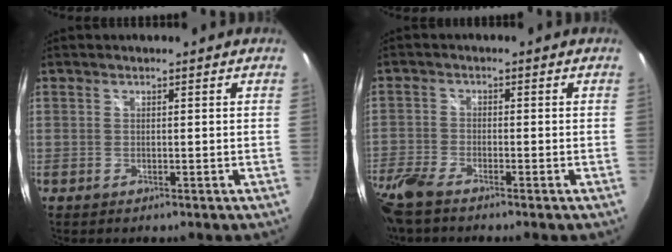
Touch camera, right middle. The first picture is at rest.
{"total": 9.3, "force": [-7.3, 2.1, 5.3], "torque": [-0.142, -0.031, -0.145]}